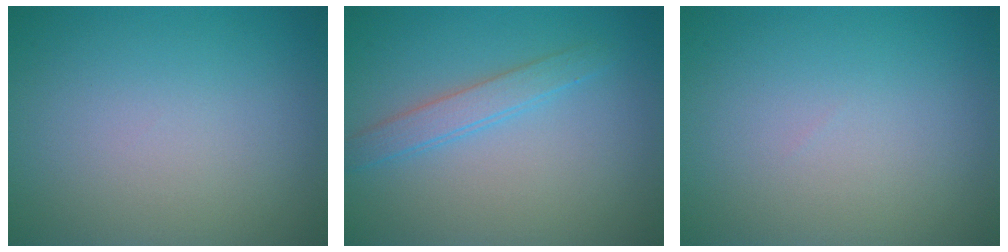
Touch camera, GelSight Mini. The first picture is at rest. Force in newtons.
{"total": 1.7, "press": 1.7, "slide": 0.1}
{"total": 0.0}